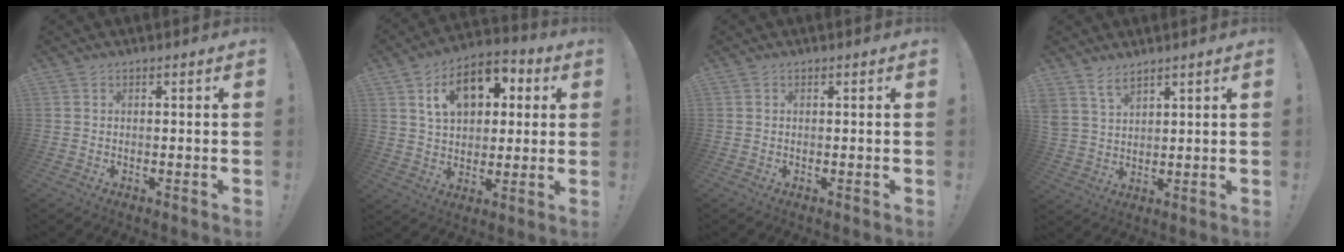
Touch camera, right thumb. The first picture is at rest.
{"total": 15.0, "force": [5.8, 10.1, 9.5], "torque": [-0.148, -0.013, 0.107]}
{"total": 0.0}
{"total": 5.3, "force": [4.4, 2.4, 1.8], "torque": [-0.034, -0.028, 0.083]}